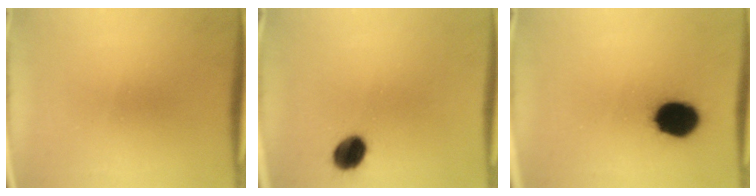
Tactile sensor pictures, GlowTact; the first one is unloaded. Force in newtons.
{"total": 6.4}
{"total": 13.3}